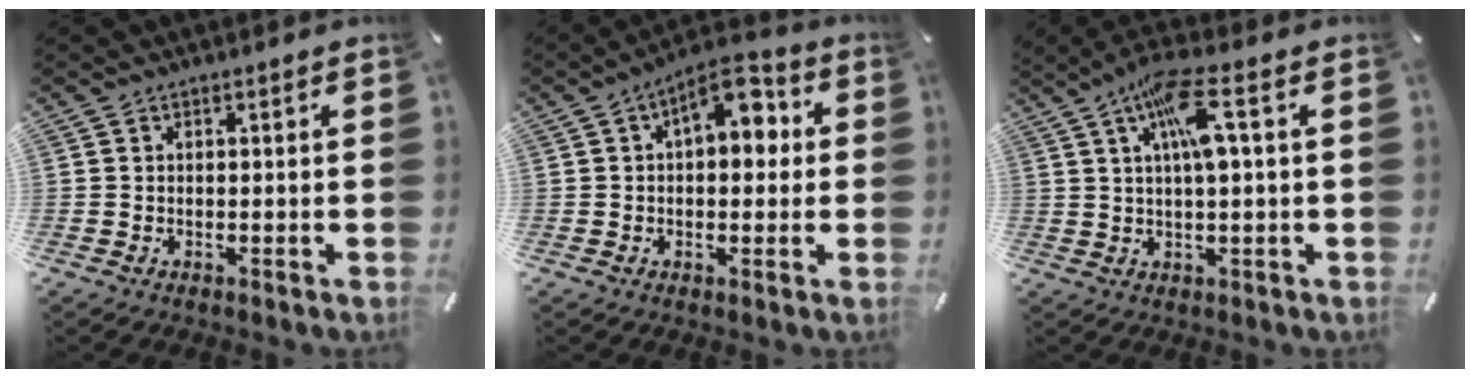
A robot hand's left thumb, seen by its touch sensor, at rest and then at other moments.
{"total": 9.5, "force": [3.0, 5.2, 7.3], "torque": [-0.088, -0.017, 0.044]}
{"total": 10.1, "force": [3.2, 2.3, 9.3], "torque": [-0.172, 0.003, 0.054]}